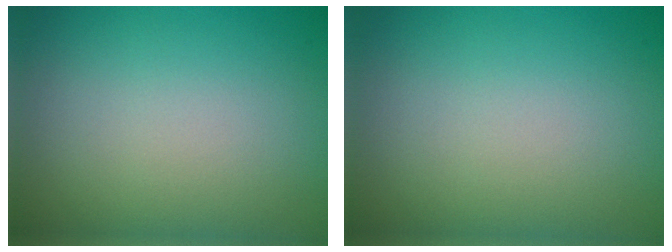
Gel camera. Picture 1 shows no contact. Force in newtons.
{"total": 0.0}